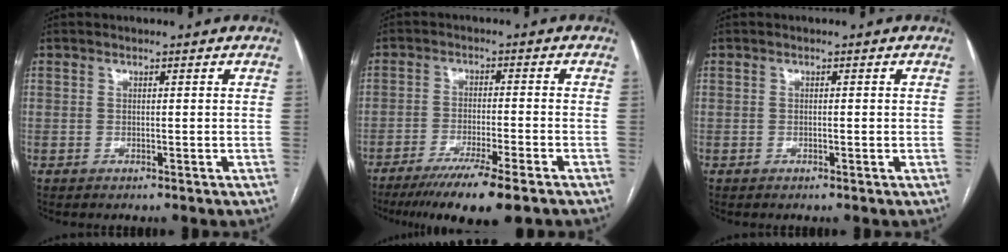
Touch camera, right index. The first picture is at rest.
{"total": 11.2, "force": [-8.3, 0.1, 7.5], "torque": [-0.110, -0.026, -0.128]}
{"total": 0.8, "force": [-0.1, 0.1, 0.7], "torque": [-0.011, 0.000, -0.001]}